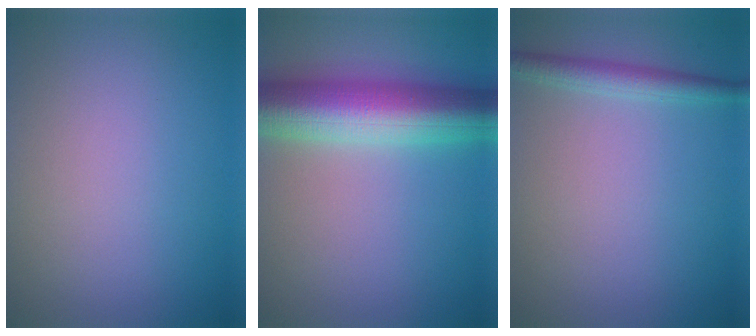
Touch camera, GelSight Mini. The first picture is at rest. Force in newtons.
{"total": 9.5, "press": 9.5, "slide": 0.2}
{"total": 2.2, "press": 2.2, "slide": 0.1}